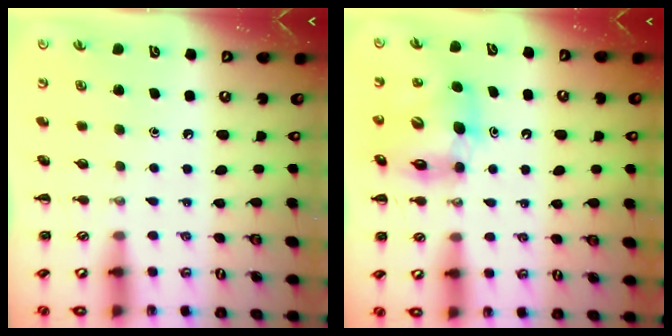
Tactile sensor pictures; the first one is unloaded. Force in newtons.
{"total": 9.3, "press": 9.0, "slide": 2.2}